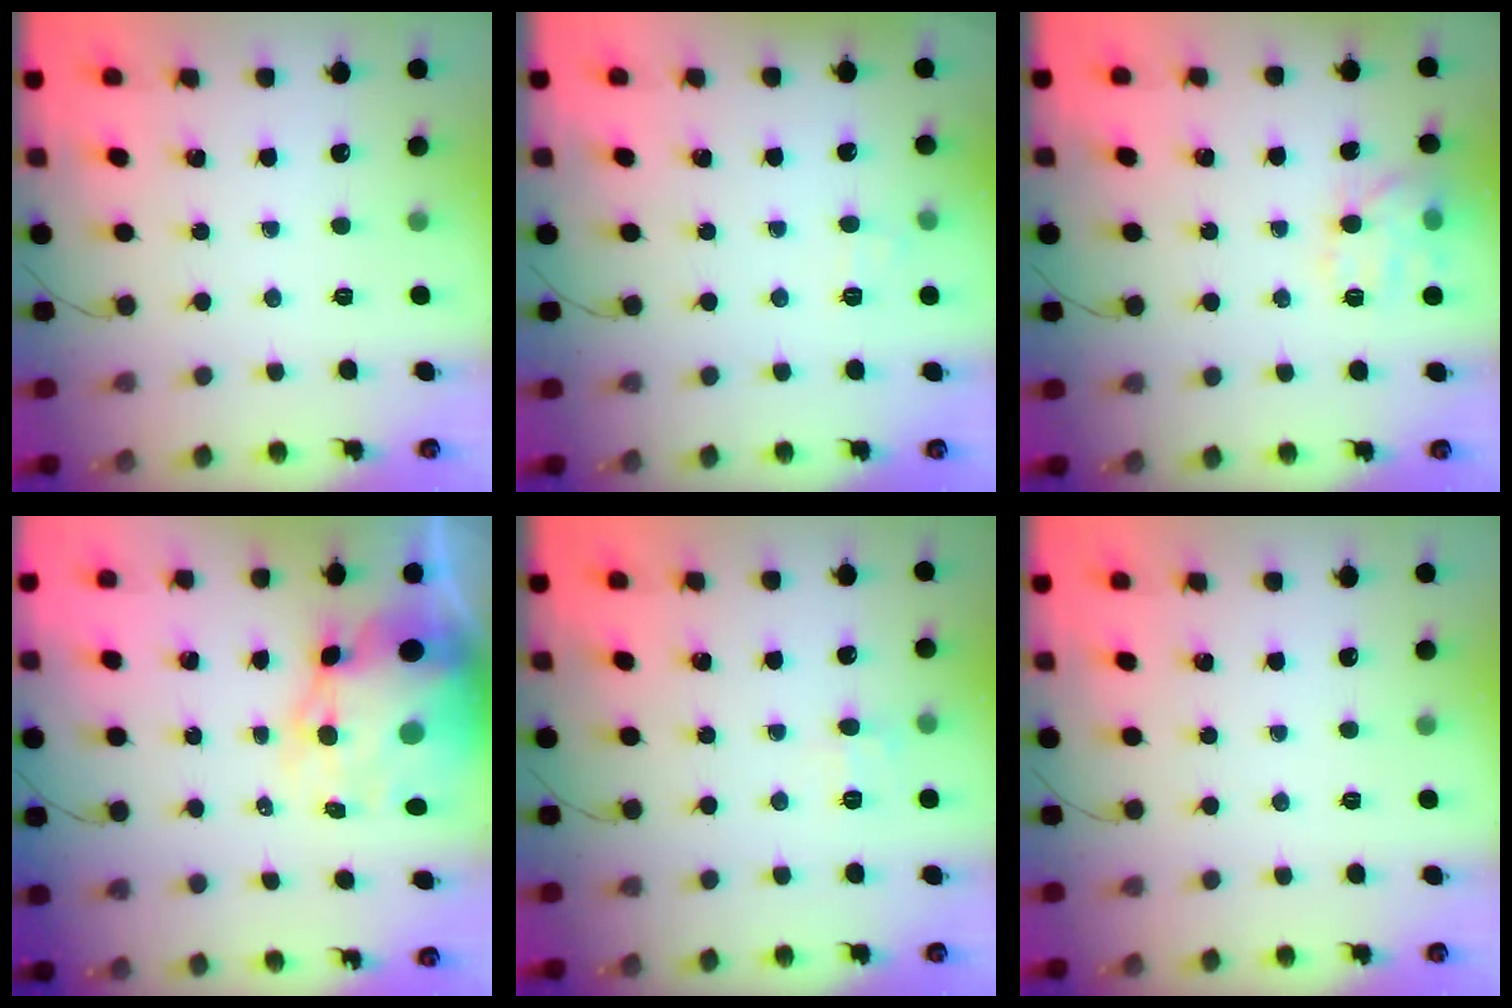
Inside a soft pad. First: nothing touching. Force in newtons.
{"total": 5.8, "press": 5.6, "slide": 1.6}
{"total": 11.9, "press": 11.9, "slide": 0.2}
{"total": 13.9, "press": 13.4, "slide": 3.7}
{"total": 6.1, "press": 5.9, "slide": 1.7}
{"total": 0.0}